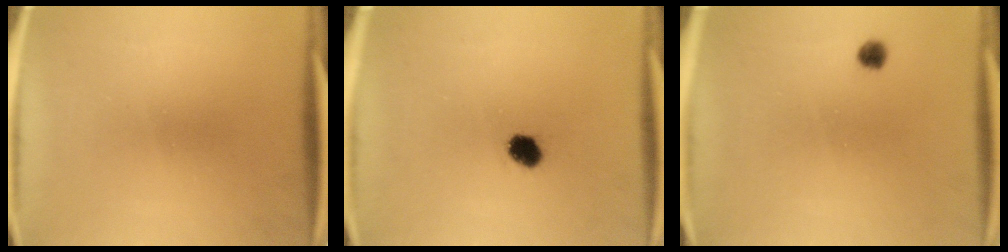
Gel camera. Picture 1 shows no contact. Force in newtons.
{"total": 2.6}
{"total": 1.8}